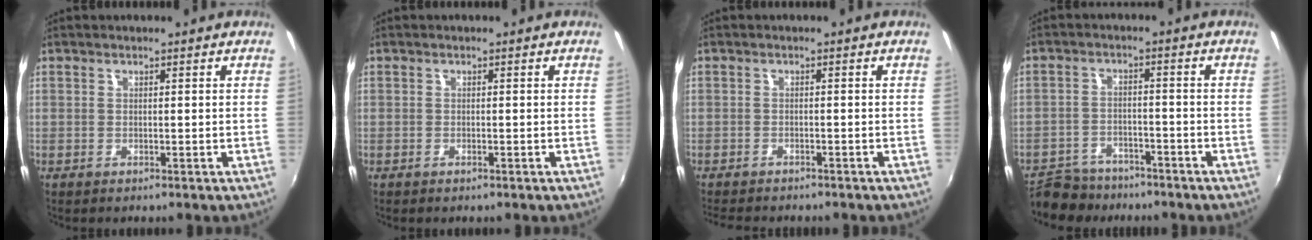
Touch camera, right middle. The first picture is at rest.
{"total": 0.5, "force": [-0.4, 0.3, 0.1], "torque": [-0.003, -0.003, -0.009]}
{"total": 5.9, "force": [-5.3, 1.5, 2.1], "torque": [-0.055, -0.018, -0.083]}
{"total": 9.6, "force": [-8.1, 4.6, 2.6], "torque": [-0.078, -0.002, -0.128]}